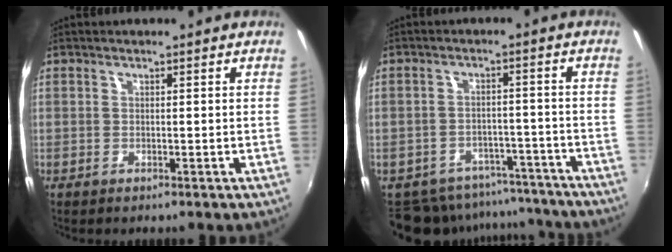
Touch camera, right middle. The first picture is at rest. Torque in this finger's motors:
{"motor_torque": [0.60, -1.54, 0.00, 0.04]}